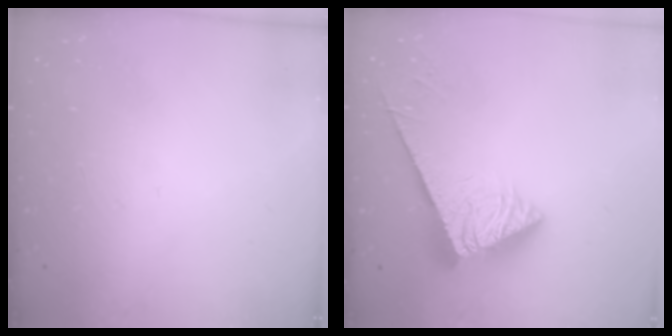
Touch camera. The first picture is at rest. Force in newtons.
{"total": 5.2, "press": 5.1, "slide": 0.5}